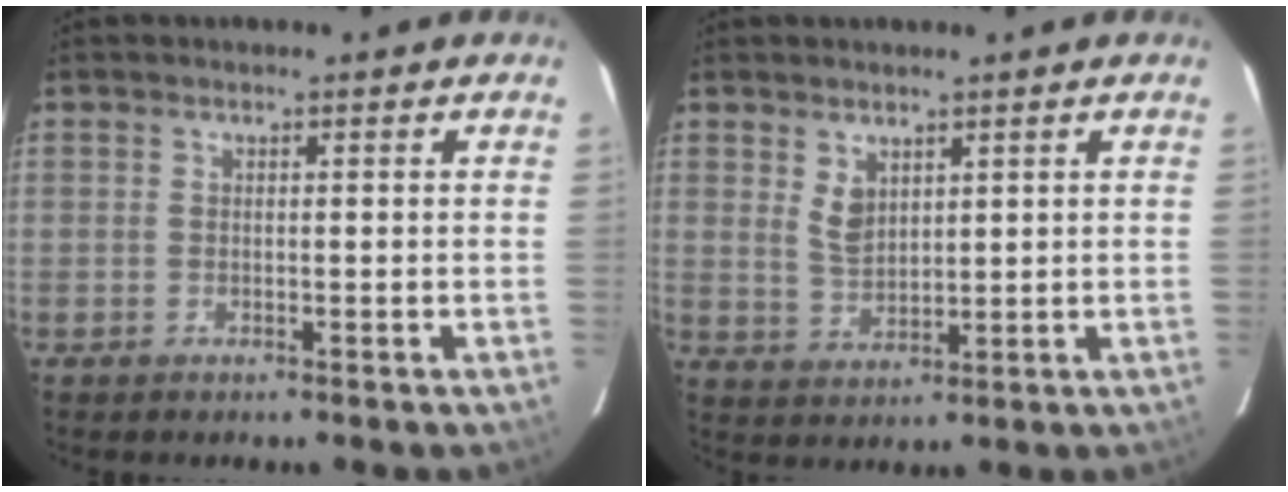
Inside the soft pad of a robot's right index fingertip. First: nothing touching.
{"total": 4.0, "force": [2.5, 2.2, 2.3], "torque": [-0.038, -0.003, 0.052]}